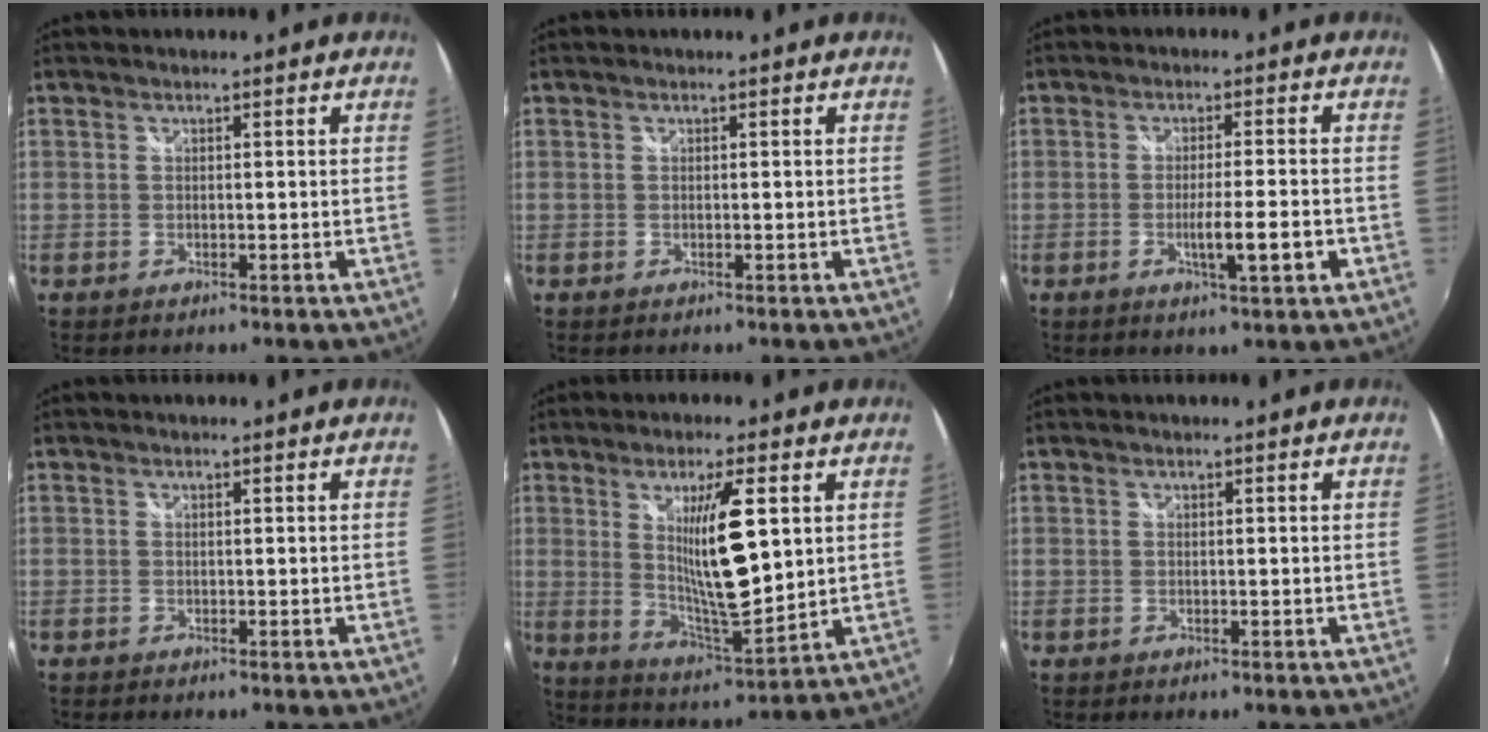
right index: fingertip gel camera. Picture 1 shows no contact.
{"total": 0.0}
{"total": 5.7, "force": [-2.0, 0.0, 5.4], "torque": [-0.088, -0.014, -0.032]}
{"total": 0.0}
{"total": 12.5, "force": [3.0, 2.3, 11.9], "torque": [-0.197, -0.017, 0.062]}
{"total": 0.0}